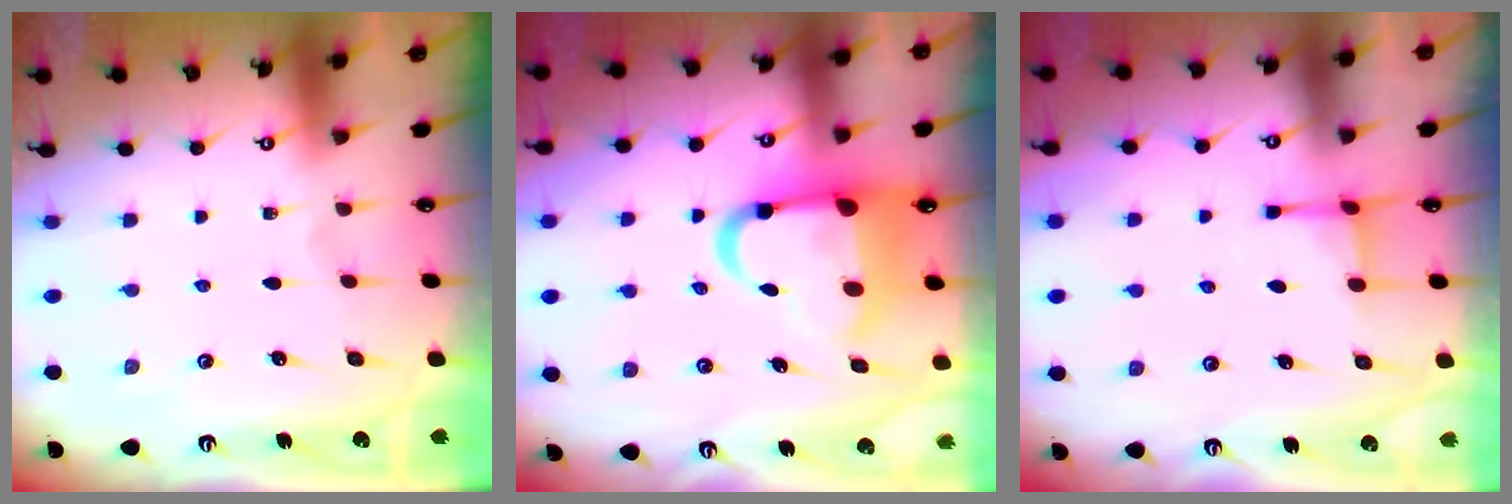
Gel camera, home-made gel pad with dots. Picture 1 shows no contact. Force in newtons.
{"total": 11.8, "press": 11.4, "slide": 3.0}
{"total": 2.6, "press": 2.6, "slide": 0.7}